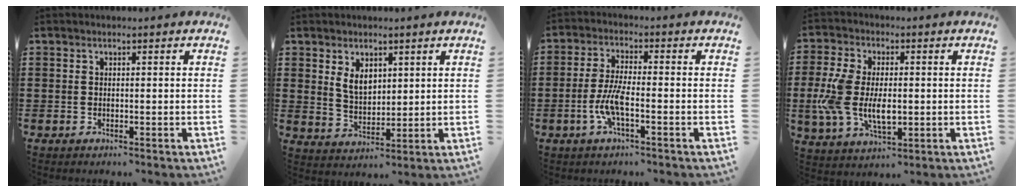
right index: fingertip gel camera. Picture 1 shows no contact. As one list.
[{"total": 4.6, "force": [2.1, 2.9, 2.8], "torque": [-0.057, 0.006, 0.037]}, {"total": 5.8, "force": [-2.1, 1.3, 5.2], "torque": [-0.124, -0.012, -0.046]}, {"total": 9.5, "force": [-0.8, 5.3, 7.8], "torque": [-0.188, -0.002, -0.020]}]